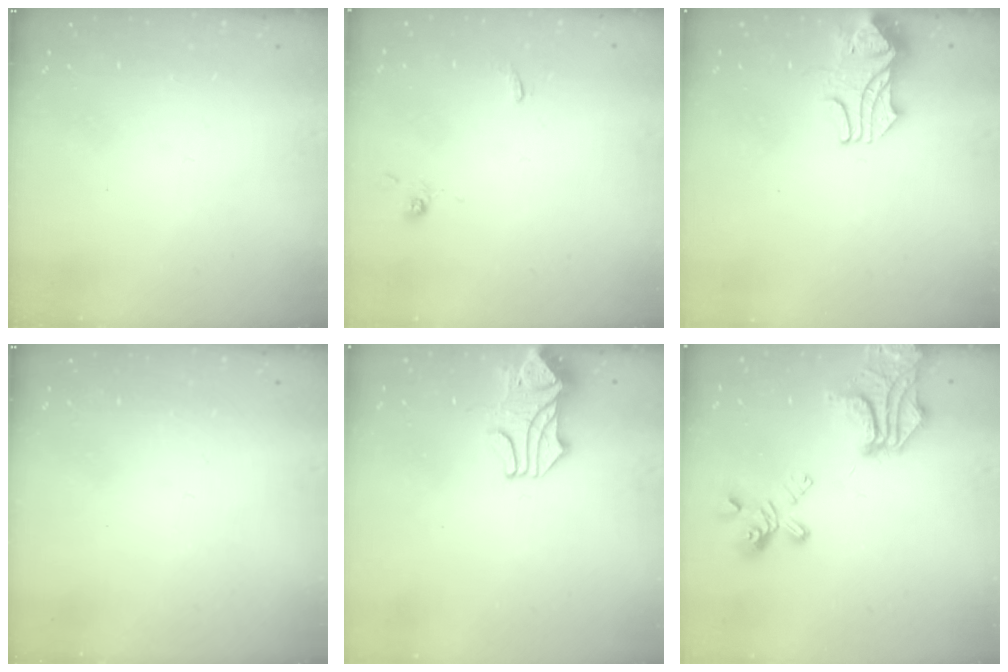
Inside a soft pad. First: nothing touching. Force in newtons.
{"total": 1.1, "press": 1.1, "slide": 0.4}
{"total": 2.4, "press": 2.2, "slide": 1.0}
{"total": 0.0}
{"total": 2.3, "press": 2.0, "slide": 1.1}
{"total": 12.5, "press": 12.1, "slide": 3.1}